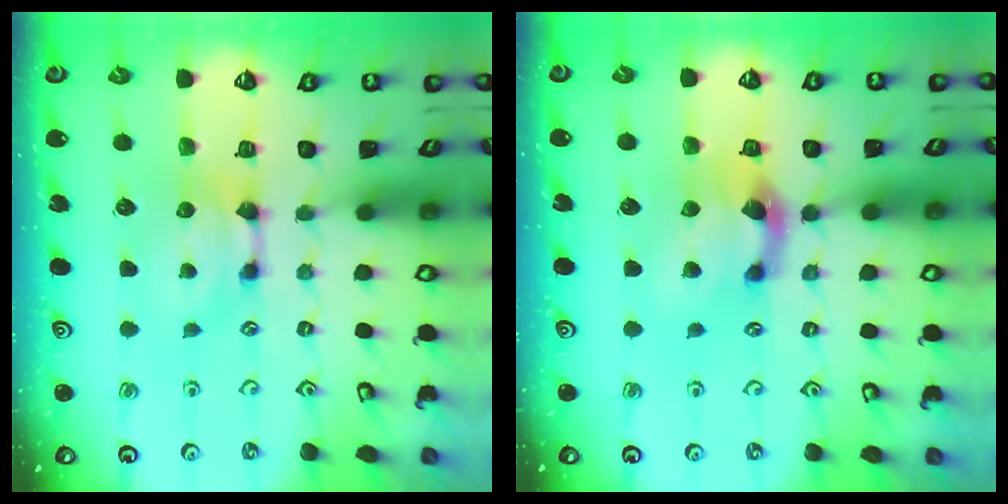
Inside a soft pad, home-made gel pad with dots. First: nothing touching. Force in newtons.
{"total": 2.8, "press": 2.3, "slide": 1.7}